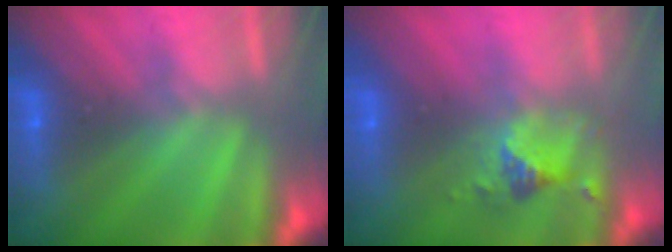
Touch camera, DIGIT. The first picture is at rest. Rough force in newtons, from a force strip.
{"total": 2.5}